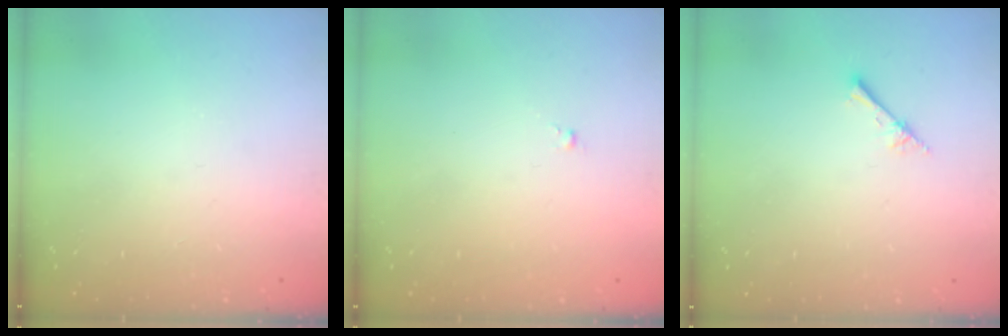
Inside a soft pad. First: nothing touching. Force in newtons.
{"total": 0.0}
{"total": 2.4, "press": 2.4, "slide": 0.3}